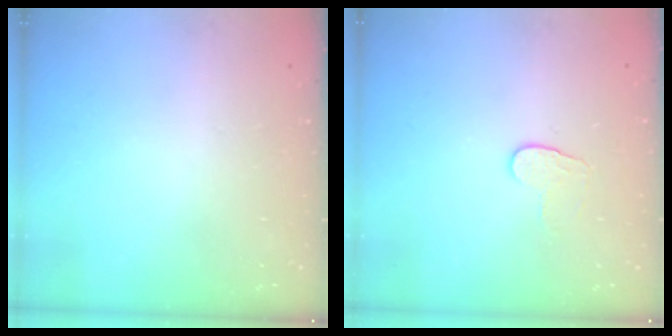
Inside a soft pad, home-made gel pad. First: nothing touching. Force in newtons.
{"total": 6.2, "press": 6.1, "slide": 0.5}